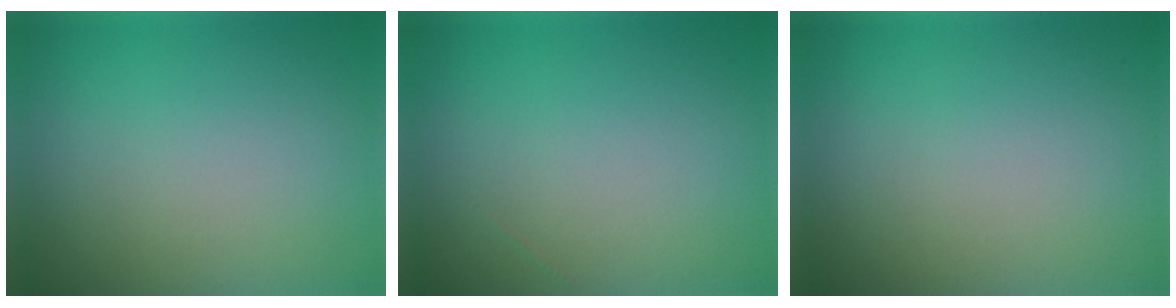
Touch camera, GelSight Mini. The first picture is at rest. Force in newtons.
{"total": 0.0}
{"total": 0.0}